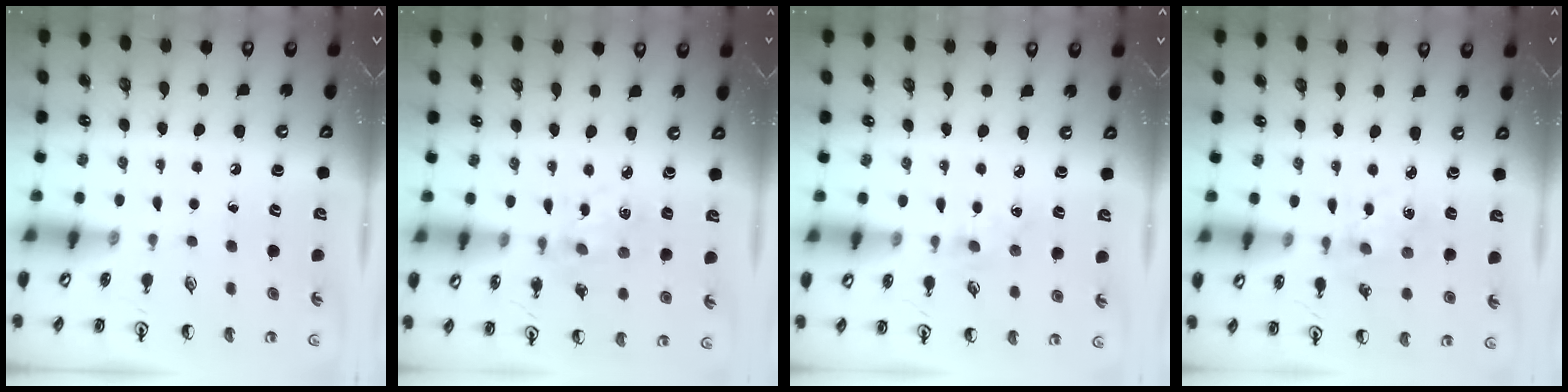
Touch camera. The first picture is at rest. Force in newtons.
{"total": 1.3, "press": 1.3, "slide": 0.1}
{"total": 1.9, "press": 1.9, "slide": 0.3}
{"total": 2.0, "press": 1.9, "slide": 0.4}